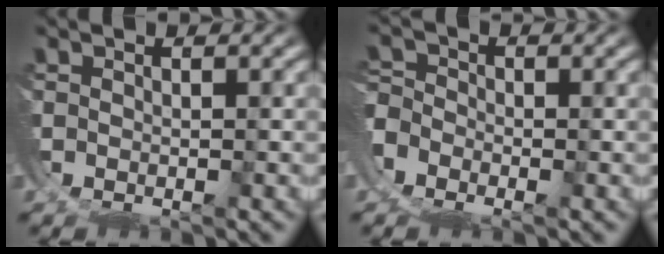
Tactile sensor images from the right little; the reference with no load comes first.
{"total": 3.0, "force": [-1.6, 2.6, 0.4], "torque": [-0.017, -0.005, -0.038]}